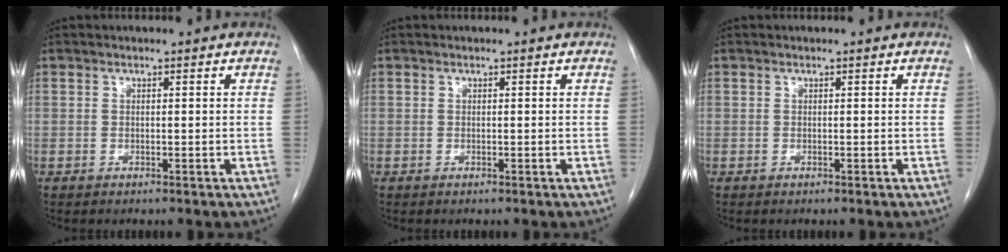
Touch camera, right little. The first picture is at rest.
{"total": 0.0}
{"total": 0.0}